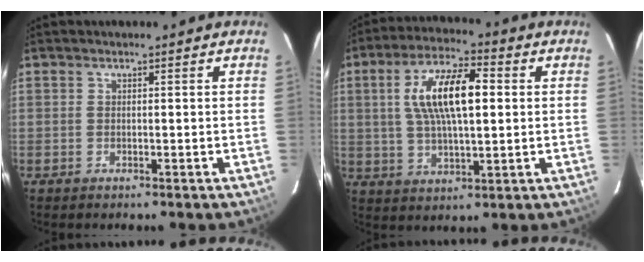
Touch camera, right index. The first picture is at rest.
{"total": 13.4, "force": [2.3, 4.7, 12.3], "torque": [-0.227, 0.016, 0.042]}